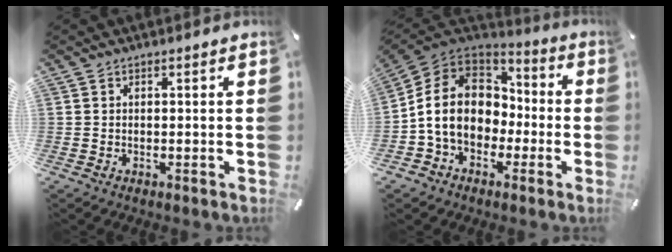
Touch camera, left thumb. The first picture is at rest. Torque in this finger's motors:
{"motor_torque": [2.39, 2.62, 1.52, 1.25, 0.26]}